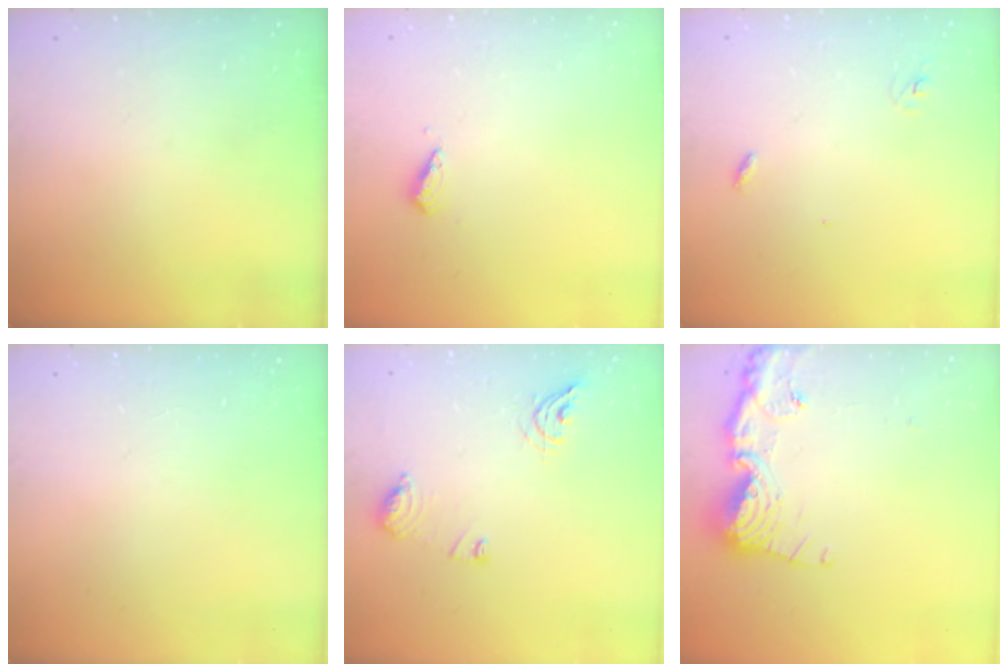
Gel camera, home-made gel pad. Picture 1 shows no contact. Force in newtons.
{"total": 2.8, "press": 2.8, "slide": 0.7}
{"total": 2.8, "press": 2.8, "slide": 0.3}
{"total": 0.0}
{"total": 9.0, "press": 9.0, "slide": 0.7}
{"total": 14.4, "press": 14.3, "slide": 1.9}